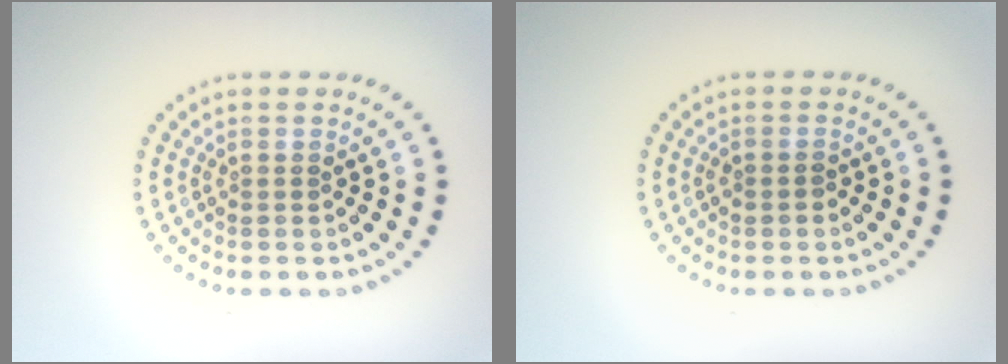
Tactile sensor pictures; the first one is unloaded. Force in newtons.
{"total": 0.8, "press": 0.8, "slide": 0.2}